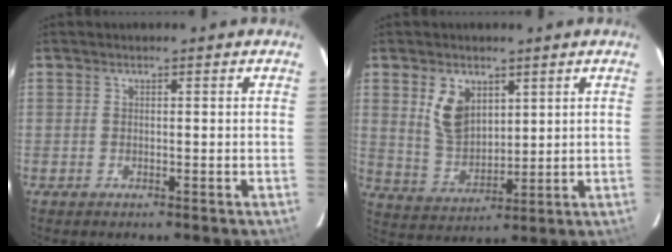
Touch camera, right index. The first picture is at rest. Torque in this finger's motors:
{"motor_torque": [0.23, 0.12, 0.27, 0.08]}